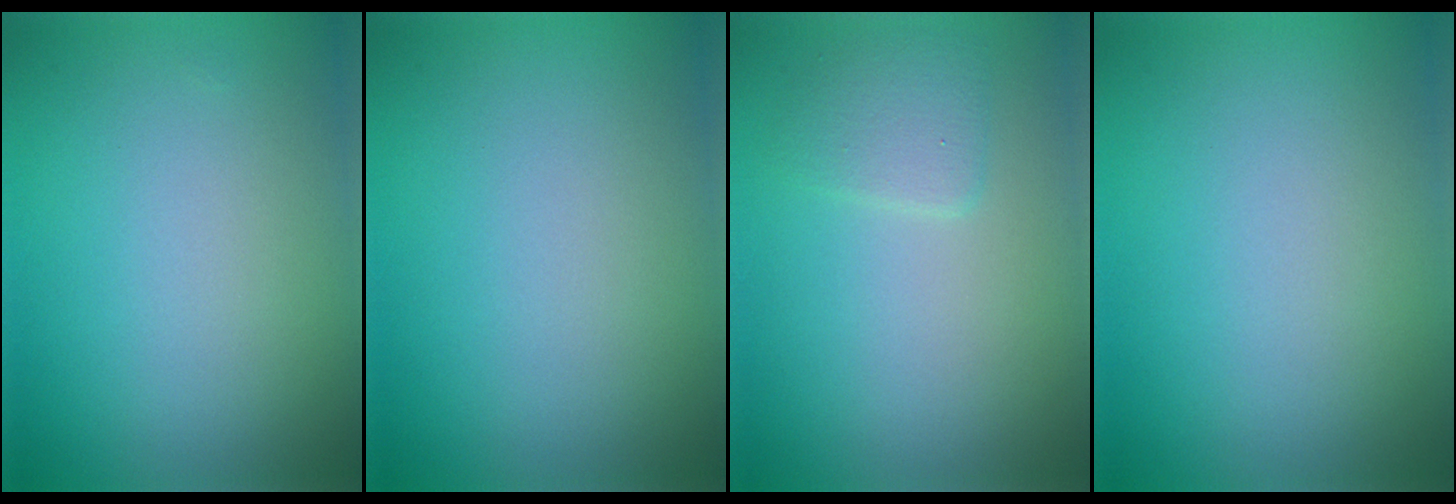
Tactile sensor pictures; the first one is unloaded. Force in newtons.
{"total": 0.0}
{"total": 1.7, "press": 1.7, "slide": 0.0}
{"total": 0.0}